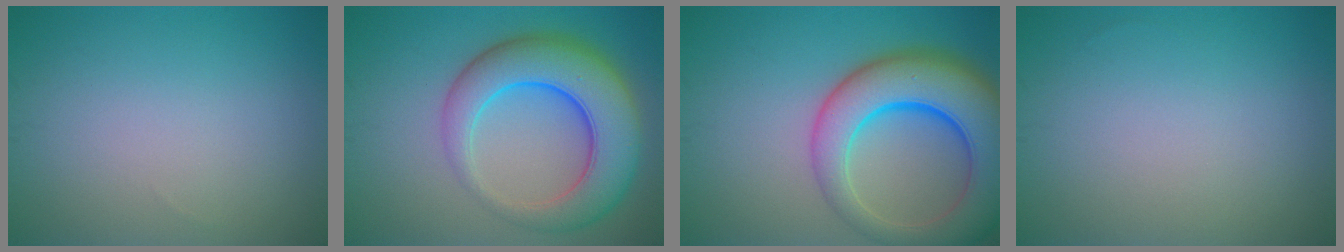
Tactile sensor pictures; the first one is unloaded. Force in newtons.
{"total": 9.2, "press": 9.1, "slide": 0.2}
{"total": 10.9, "press": 10.9, "slide": 0.6}
{"total": 0.0}